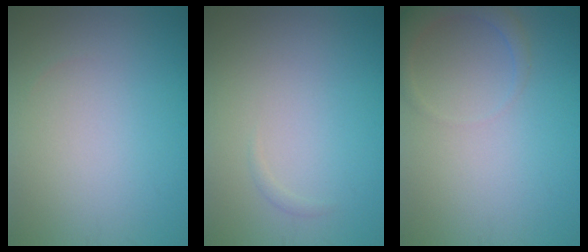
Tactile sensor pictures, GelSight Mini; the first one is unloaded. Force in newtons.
{"total": 0.5, "press": 0.5, "slide": 0.0}
{"total": 2.6, "press": 2.6, "slide": 0.2}